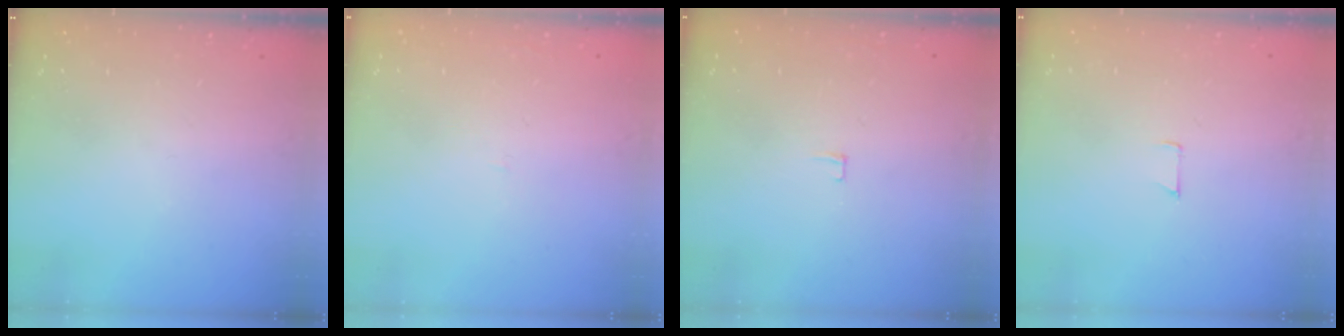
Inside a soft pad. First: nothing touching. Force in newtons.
{"total": 0.9, "press": 0.9, "slide": 0.1}
{"total": 3.4, "press": 3.3, "slide": 0.3}
{"total": 3.6, "press": 3.6, "slide": 0.3}